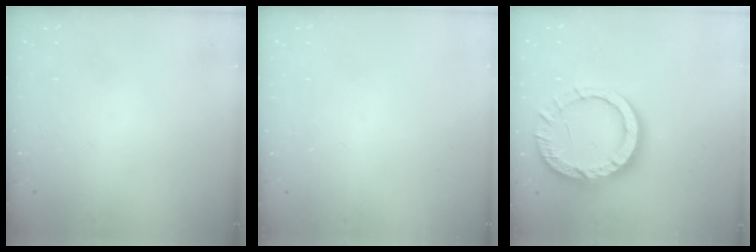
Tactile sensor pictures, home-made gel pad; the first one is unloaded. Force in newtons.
{"total": 0.0}
{"total": 15.1, "press": 15.0, "slide": 1.1}